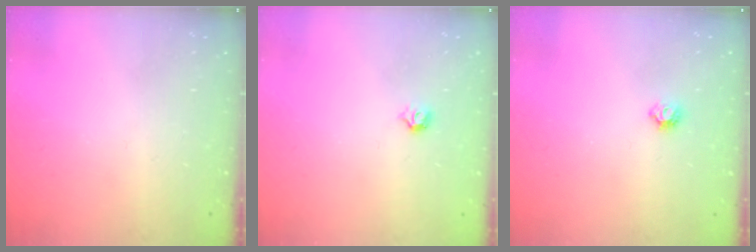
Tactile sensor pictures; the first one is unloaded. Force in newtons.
{"total": 3.2, "press": 3.1, "slide": 0.7}
{"total": 4.9, "press": 4.9, "slide": 0.8}